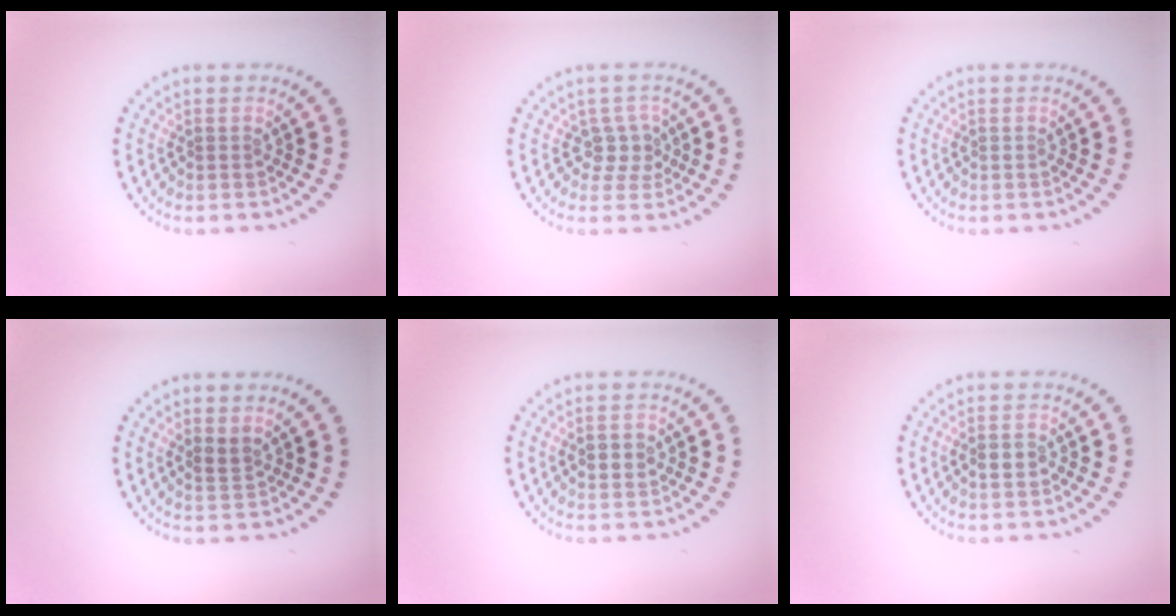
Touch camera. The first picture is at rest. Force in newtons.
{"total": 2.1, "press": 1.6, "slide": 1.4}
{"total": 0.0}
{"total": 1.4, "press": 1.2, "slide": 0.8}
{"total": 1.4, "press": 1.4, "slide": 0.1}
{"total": 1.3, "press": 1.3, "slide": 0.1}